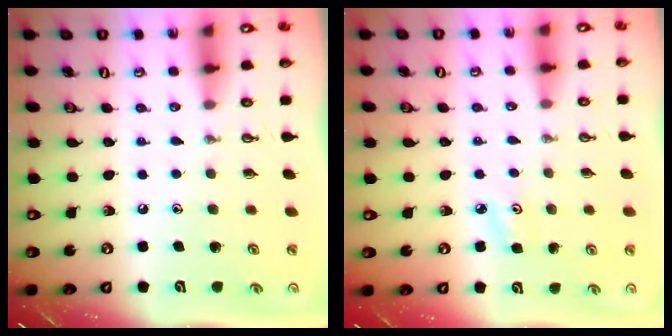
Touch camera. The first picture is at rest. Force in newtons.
{"total": 3.7, "press": 3.7, "slide": 0.4}